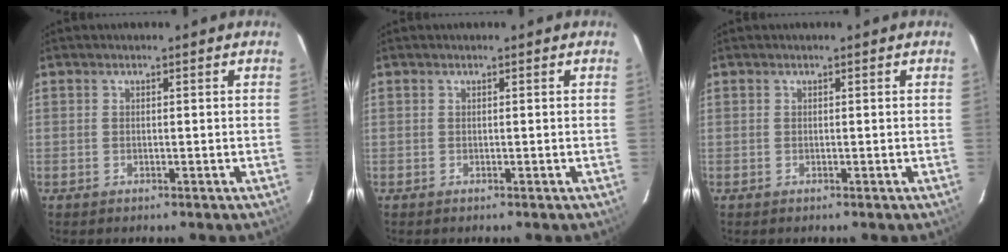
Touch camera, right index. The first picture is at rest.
{"total": 0.0}
{"total": 0.0}